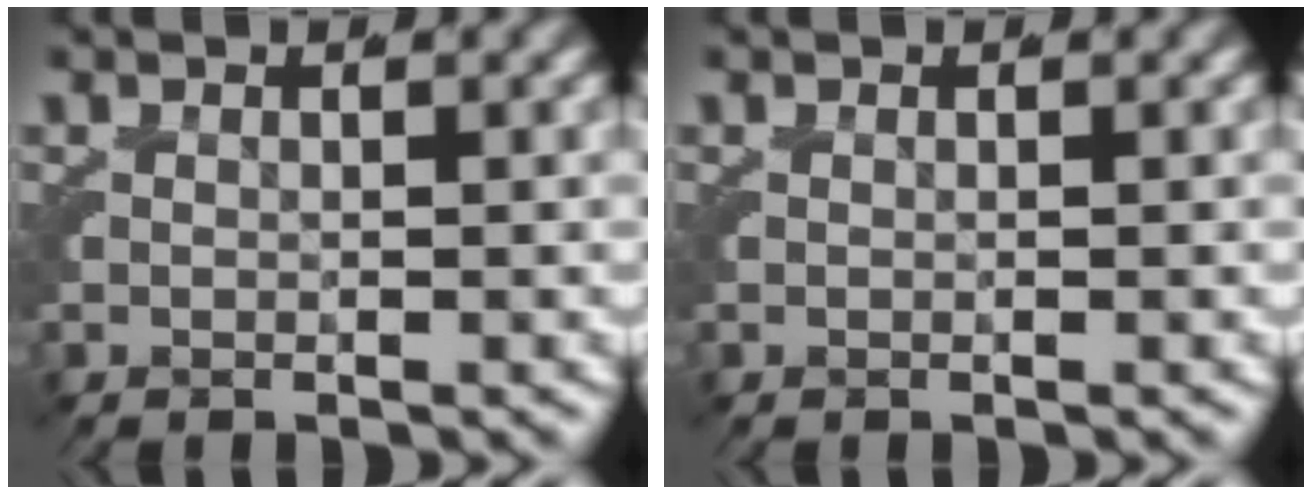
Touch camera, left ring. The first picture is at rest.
{"total": 0.0}